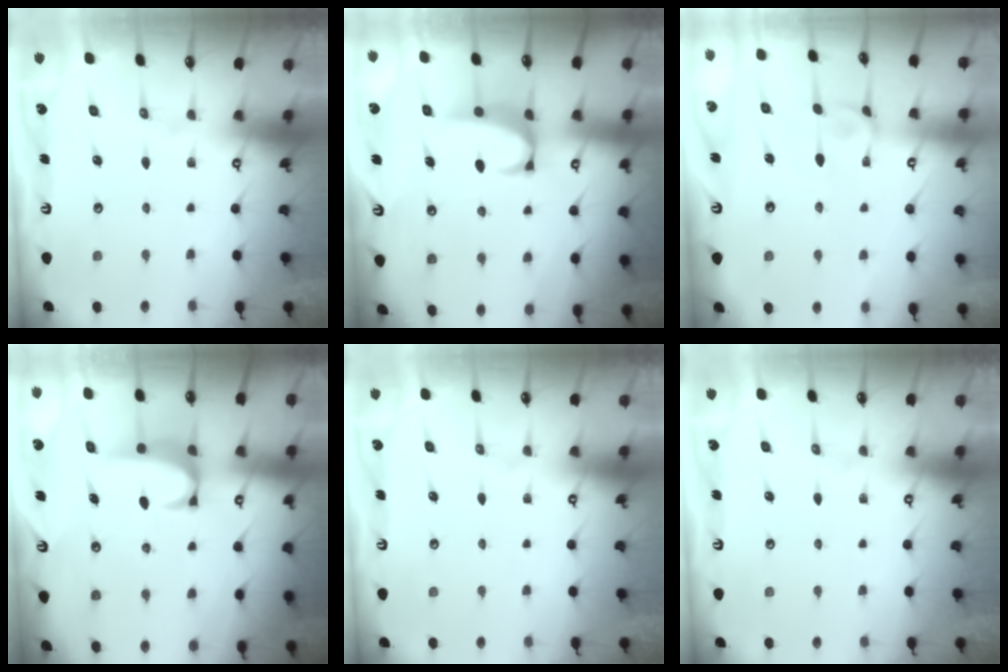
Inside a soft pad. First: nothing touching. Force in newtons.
{"total": 3.0, "press": 2.9, "slide": 0.8}
{"total": 3.7, "press": 3.7, "slide": 0.2}
{"total": 2.5, "press": 2.4, "slide": 0.7}
{"total": 0.0}
{"total": 0.0}